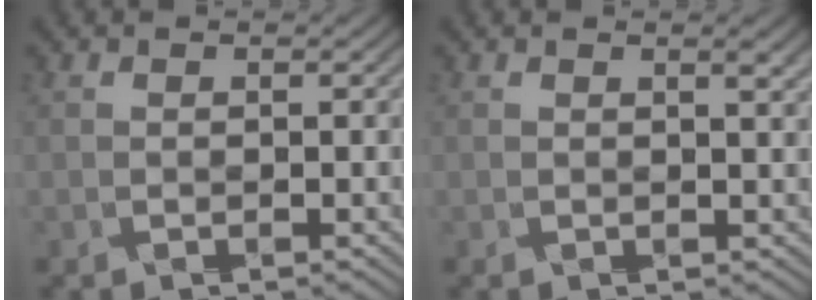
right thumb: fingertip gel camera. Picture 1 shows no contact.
{"total": 1.5, "force": [0.5, 0.4, 1.3], "torque": [-0.029, -0.002, 0.010]}